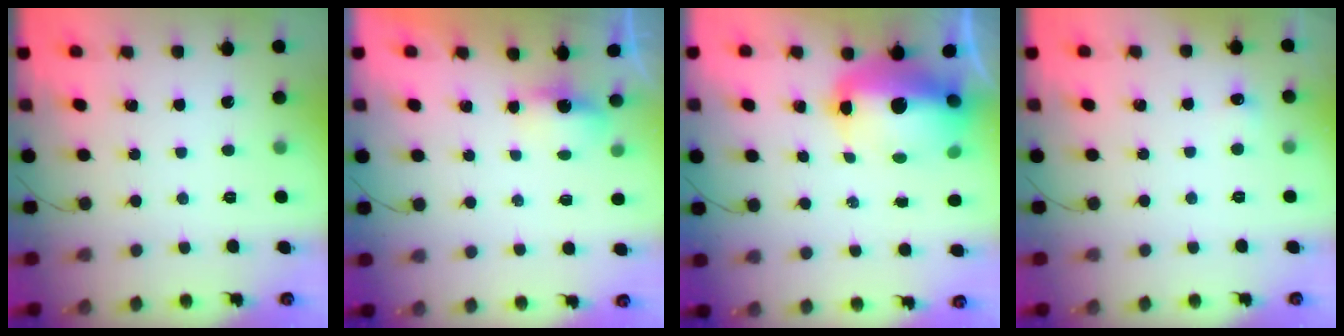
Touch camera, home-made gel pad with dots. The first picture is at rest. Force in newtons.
{"total": 3.6, "press": 3.5, "slide": 1.0}
{"total": 15.6, "press": 14.8, "slide": 4.9}
{"total": 3.8, "press": 3.6, "slide": 1.1}